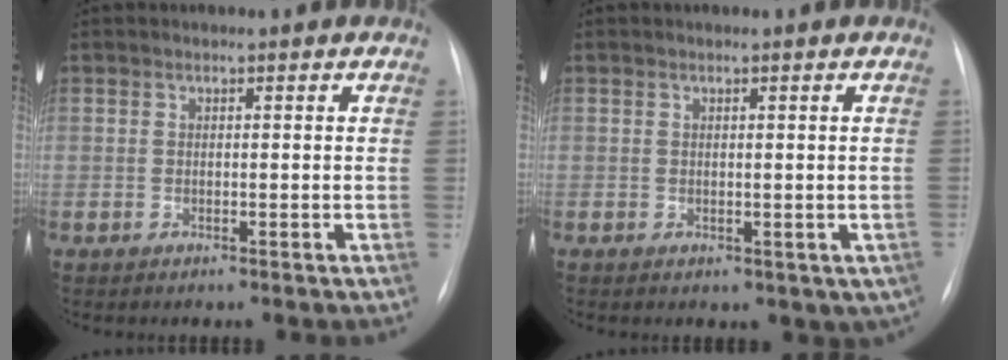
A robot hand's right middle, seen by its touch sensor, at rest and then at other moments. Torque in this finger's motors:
{"motor_torque": [0.69, -0.69, 0.04, 0.01]}